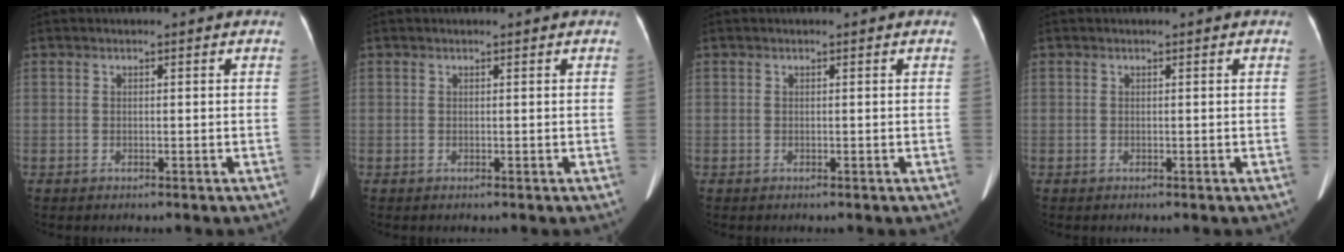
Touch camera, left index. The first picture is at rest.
{"total": 0.0}
{"total": 0.0}
{"total": 0.0}